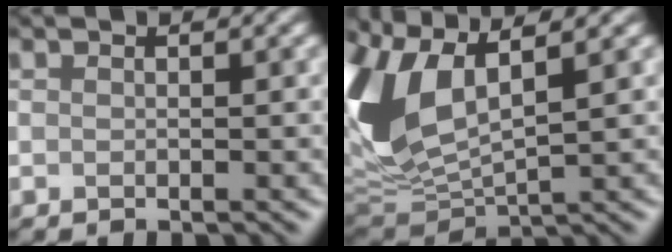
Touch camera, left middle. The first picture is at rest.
{"total": 9.1, "force": [3.1, 4.3, 7.4], "torque": [-0.203, 0.006, 0.068]}